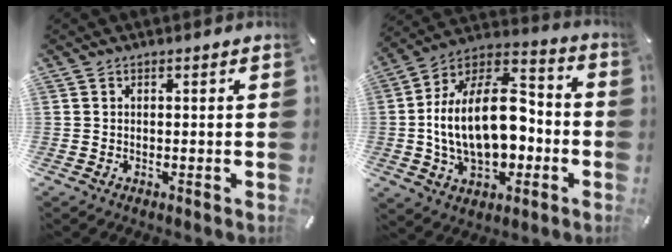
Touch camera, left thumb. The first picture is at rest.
{"total": 21.9, "force": [-1.8, 13.7, 17.0], "torque": [-0.296, 0.000, -0.030]}